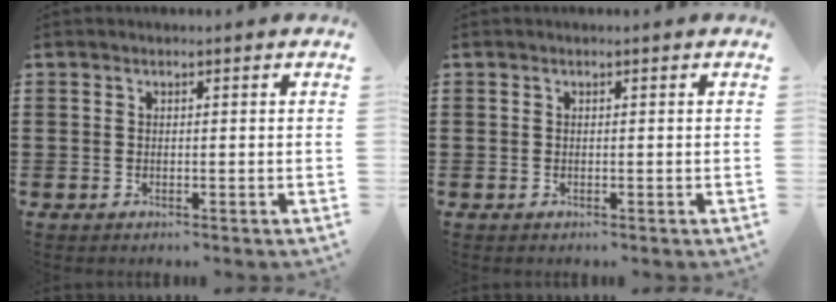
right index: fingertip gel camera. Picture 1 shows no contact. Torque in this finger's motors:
{"motor_torque": [0.33, 1.81, 0.00, 0.00]}